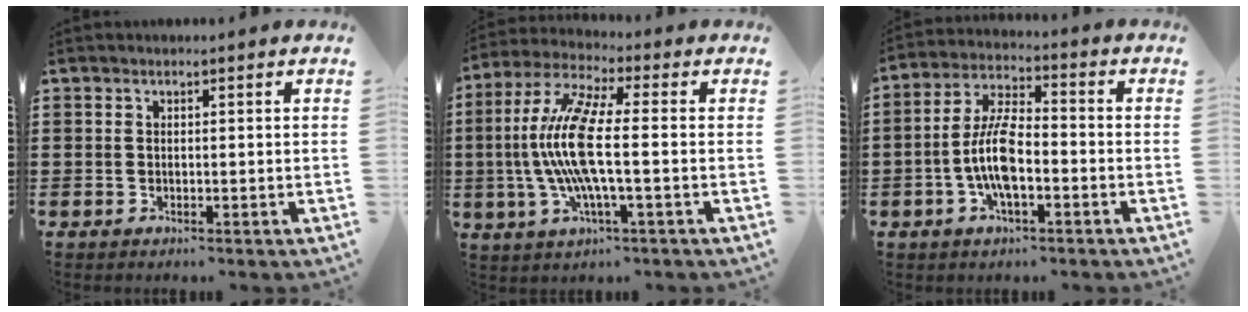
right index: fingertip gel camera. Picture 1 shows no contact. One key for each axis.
{"total": 11.8, "fx": -1.2, "fy": 2.3, "fz": 11.5, "tx": -0.253, "ty": -0.021, "tz": -0.030}
{"total": 8.7, "fx": -2.2, "fy": 3.3, "fz": 7.7, "tx": -0.180, "ty": -0.008, "tz": -0.048}